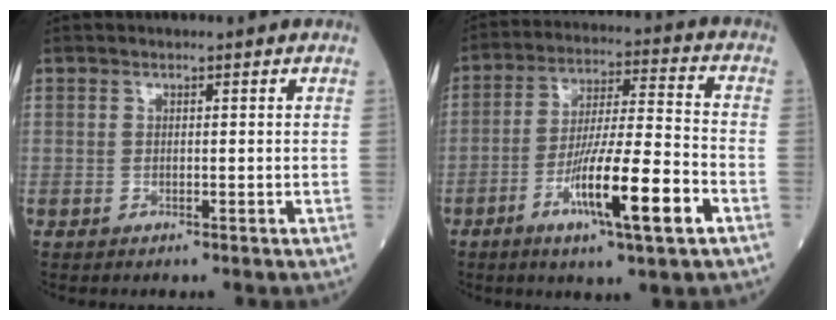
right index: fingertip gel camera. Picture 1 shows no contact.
{"total": 13.7, "force": [-5.8, 0.6, 12.4], "torque": [-0.223, -0.011, -0.097]}